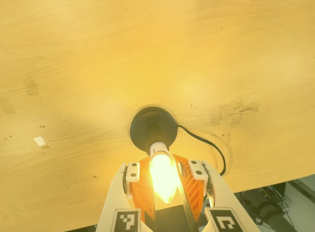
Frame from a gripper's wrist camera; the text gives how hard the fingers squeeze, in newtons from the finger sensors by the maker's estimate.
{"total": 17.1, "left": 16.7, "right": 17.5}